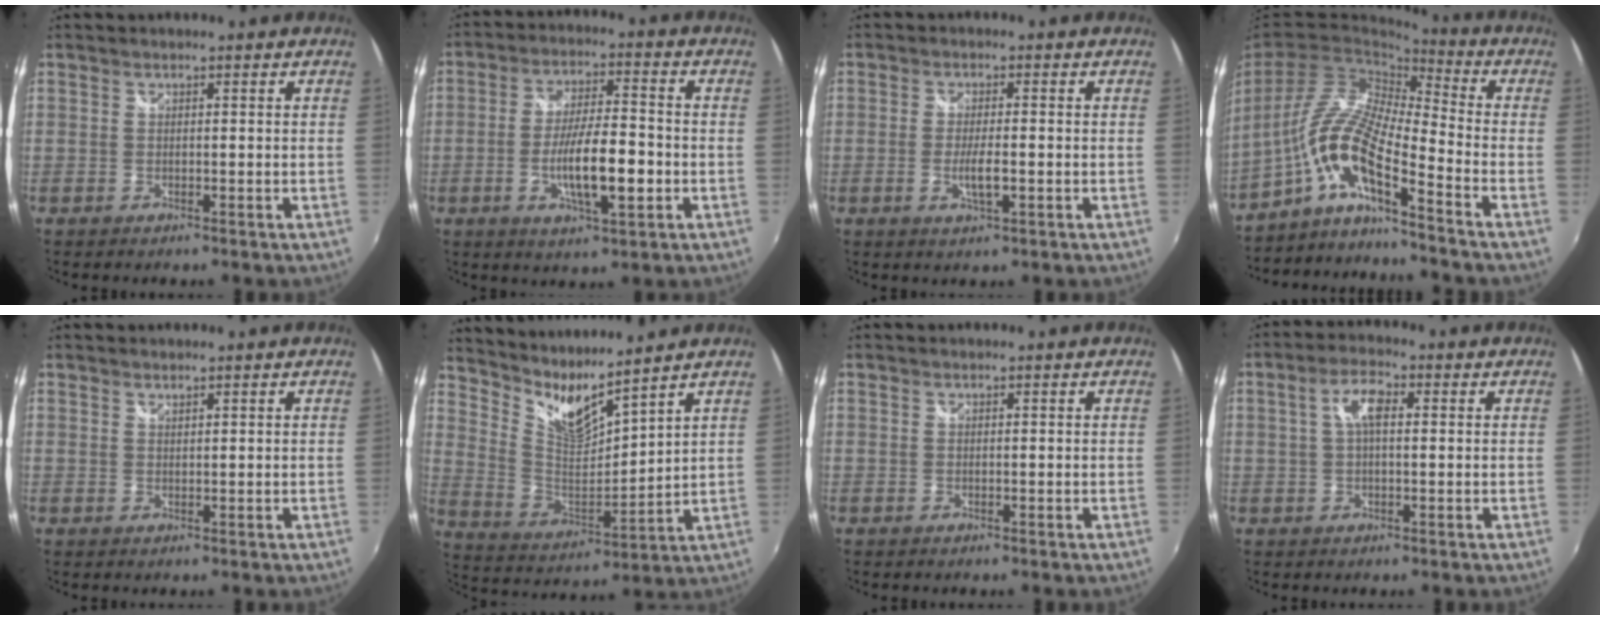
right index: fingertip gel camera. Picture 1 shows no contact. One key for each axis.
{"total": 10.7, "fx": -3.0, "fy": 2.4, "fz": 10.0, "tx": -0.185, "ty": -0.006, "tz": -0.048}
{"total": 3.9, "fx": -1.1, "fy": 0.6, "fz": 3.7, "tx": -0.071, "ty": -0.005, "tz": -0.018}
{"total": 11.2, "fx": -6.6, "fy": 1.0, "fz": 9.0, "tx": -0.170, "ty": -0.003, "tz": -0.141}
{"total": 0.7, "fx": 0.6, "fy": 0.1, "fz": 0.1, "tx": -0.001, "ty": 0.001, "tz": 0.012}
{"total": 9.2, "fx": 8.3, "fy": 0.3, "fz": 3.9, "tx": -0.076, "ty": -0.030, "tz": 0.164}
{"total": 0.0}
{"total": 5.0, "fx": 0.9, "fy": 2.0, "fz": 4.5, "tx": -0.087, "ty": 0.014, "tz": 0.013}